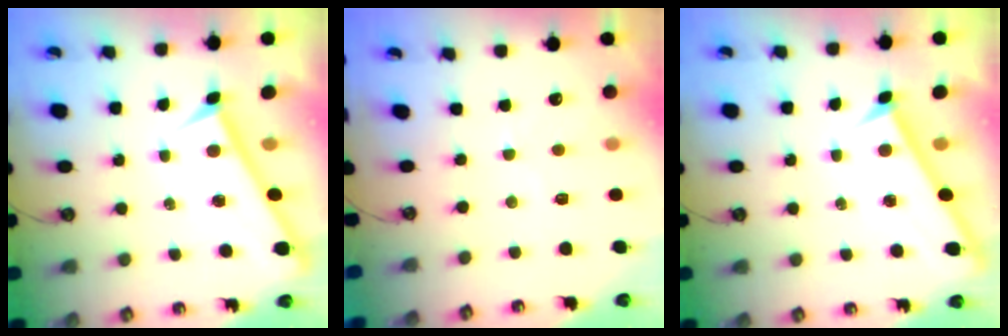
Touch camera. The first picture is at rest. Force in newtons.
{"total": 0.0}
{"total": 3.9, "press": 3.9, "slide": 0.2}